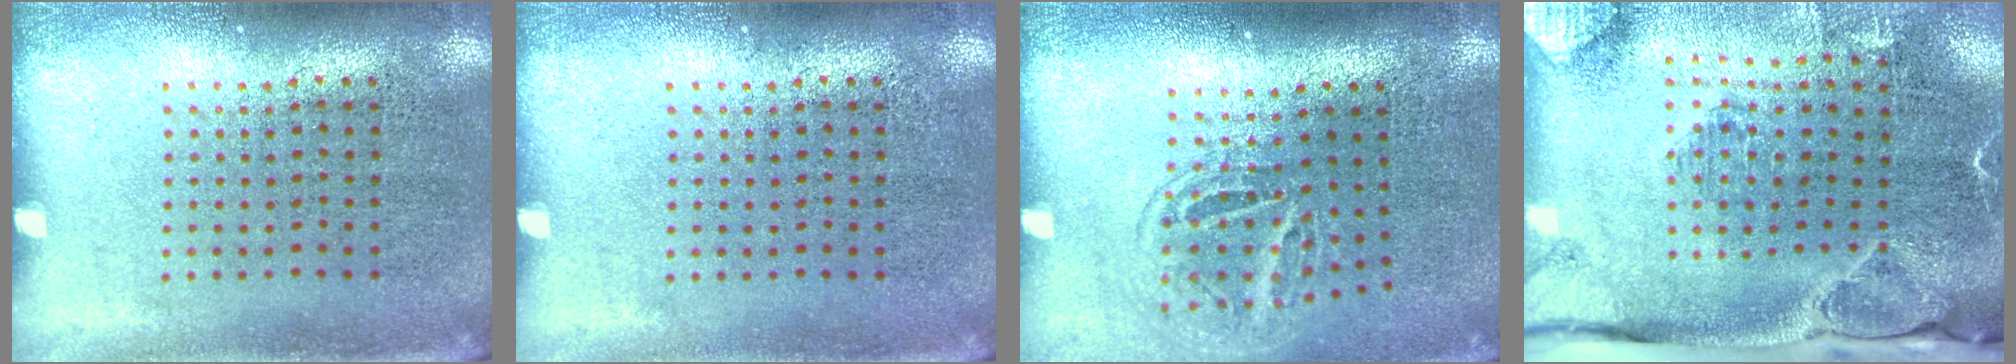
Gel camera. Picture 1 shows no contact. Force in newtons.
{"total": 0.0}
{"total": 1.6, "press": 1.0, "slide": 1.3}
{"total": 3.0, "press": 2.3, "slide": 2.0}